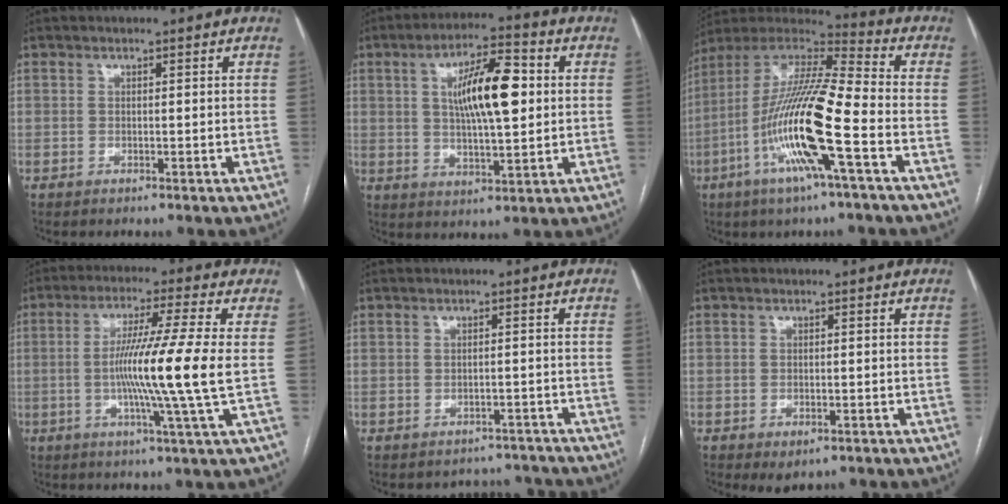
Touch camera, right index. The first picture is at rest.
{"total": 11.7, "force": [2.1, 3.0, 11.1], "torque": [-0.196, 0.015, 0.035]}
{"total": 18.8, "force": [-6.0, 1.1, 17.8], "torque": [-0.357, -0.011, -0.118]}
{"total": 12.5, "force": [-0.8, -2.3, 12.2], "torque": [-0.224, -0.015, -0.018]}
{"total": 4.9, "force": [-4.2, 2.3, -0.9], "torque": [0.018, 0.026, -0.046]}
{"total": 2.5, "force": [-1.3, 1.3, 1.6], "torque": [-0.022, -0.003, -0.005]}